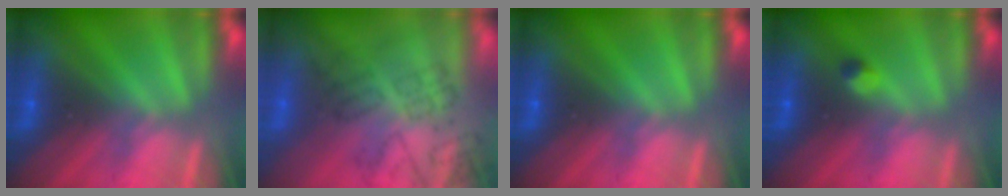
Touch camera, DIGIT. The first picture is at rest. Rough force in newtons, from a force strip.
{"total": 4.8}
{"total": 0.0}
{"total": 2.4}